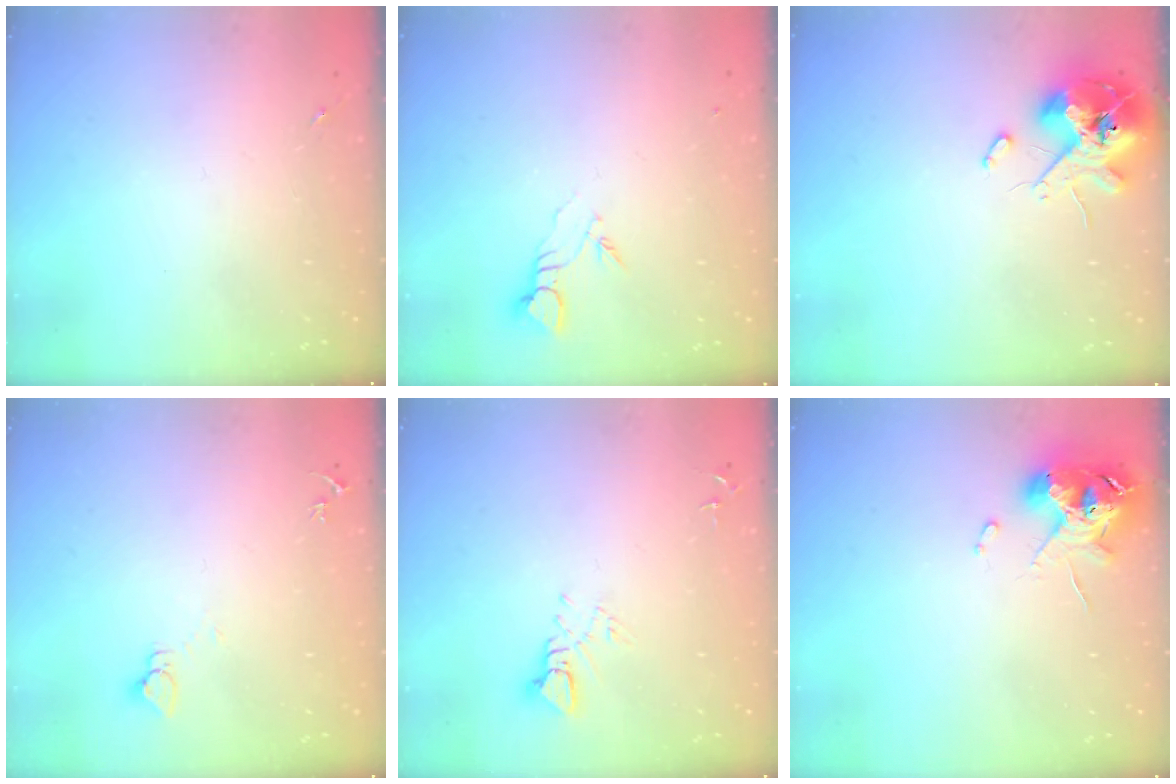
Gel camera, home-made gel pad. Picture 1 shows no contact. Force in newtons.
{"total": 3.7, "press": 3.6, "slide": 0.3}
{"total": 13.9, "press": 13.7, "slide": 2.2}
{"total": 2.7, "press": 2.7, "slide": 0.2}
{"total": 5.0, "press": 5.0, "slide": 0.2}
{"total": 10.8, "press": 10.7, "slide": 1.7}